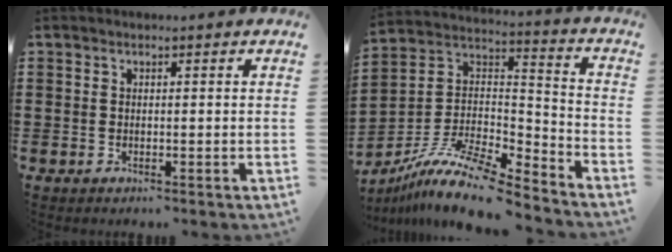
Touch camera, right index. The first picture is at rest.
{"total": 12.1, "force": [-9.9, 1.8, 6.8], "torque": [-0.137, 0.014, -0.195]}